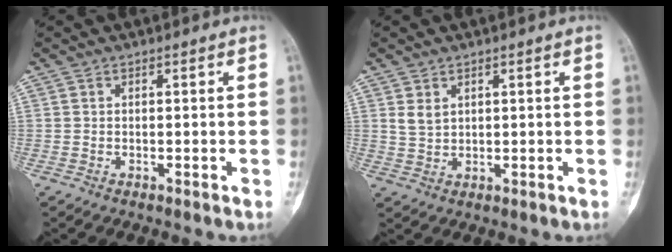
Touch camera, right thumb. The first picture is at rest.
{"total": 2.7, "force": [1.3, 1.9, 1.6], "torque": [-0.024, -0.006, 0.032]}